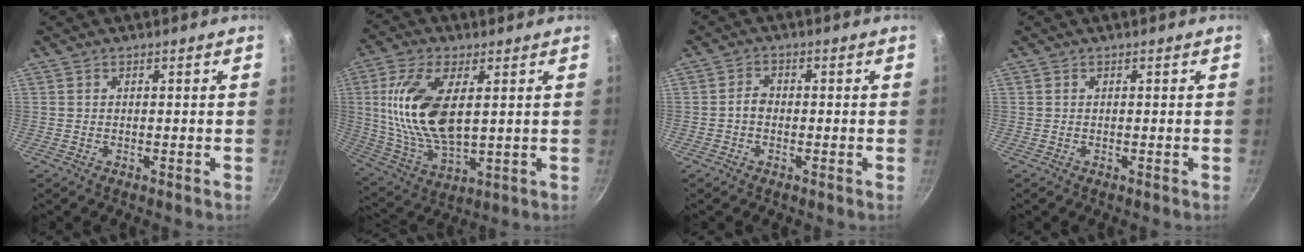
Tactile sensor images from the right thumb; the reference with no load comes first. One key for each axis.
{"total": 16.8, "fx": 3.3, "fy": 8.0, "fz": 14.4, "tx": -0.279, "ty": -0.012, "tz": 0.070}
{"total": 2.4, "fx": -0.5, "fy": 1.8, "fz": 1.5, "tx": -0.019, "ty": 0.012, "tz": -0.011}
{"total": 0.0}